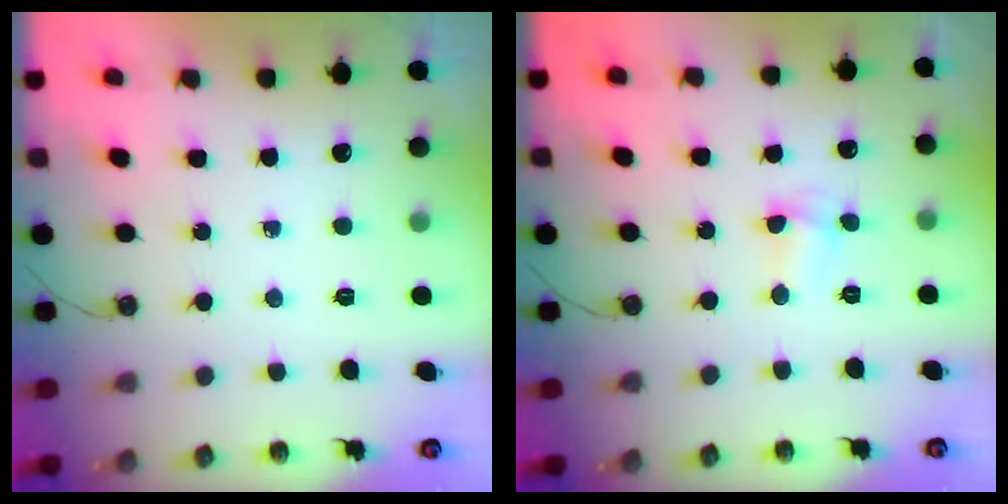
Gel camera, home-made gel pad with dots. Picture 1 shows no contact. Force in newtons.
{"total": 2.6, "press": 2.5, "slide": 0.6}